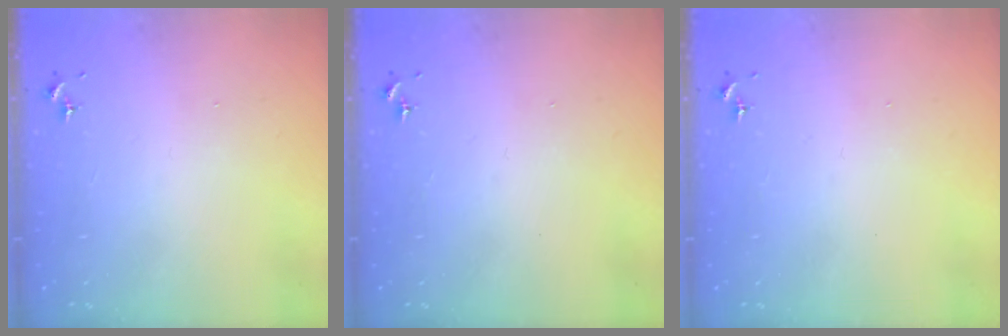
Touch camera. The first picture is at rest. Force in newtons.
{"total": 0.0}
{"total": 0.0}